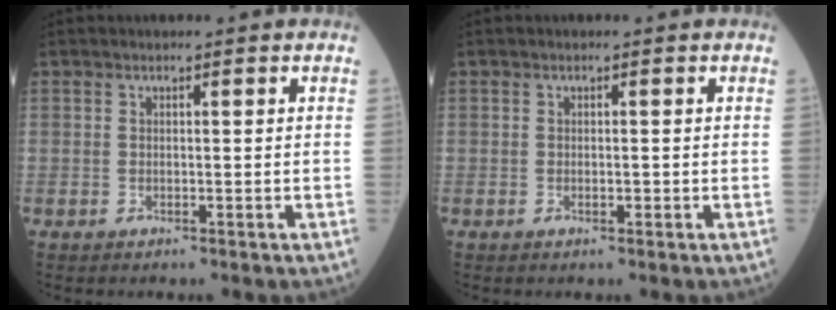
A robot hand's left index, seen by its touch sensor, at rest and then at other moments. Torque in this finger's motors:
{"motor_torque": [-0.13, 0.29, -0.05, -0.01]}